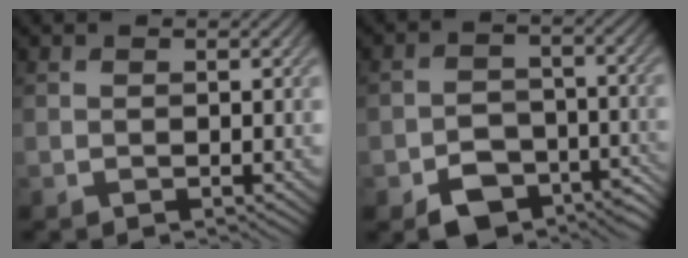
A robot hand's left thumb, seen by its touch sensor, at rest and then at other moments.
{"total": 7.7, "force": [-4.8, 4.8, 3.7], "torque": [-0.059, -0.019, -0.083]}